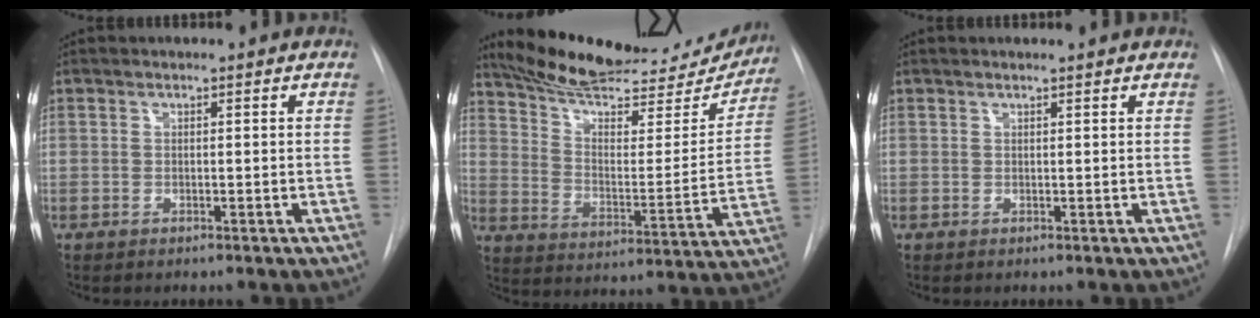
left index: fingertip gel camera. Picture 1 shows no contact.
{"total": 26.4, "force": [23.6, 6.7, 9.9], "torque": [-0.152, -0.045, 0.314]}
{"total": 1.5, "force": [1.4, 0.2, 0.5], "torque": [-0.012, 0.006, 0.010]}